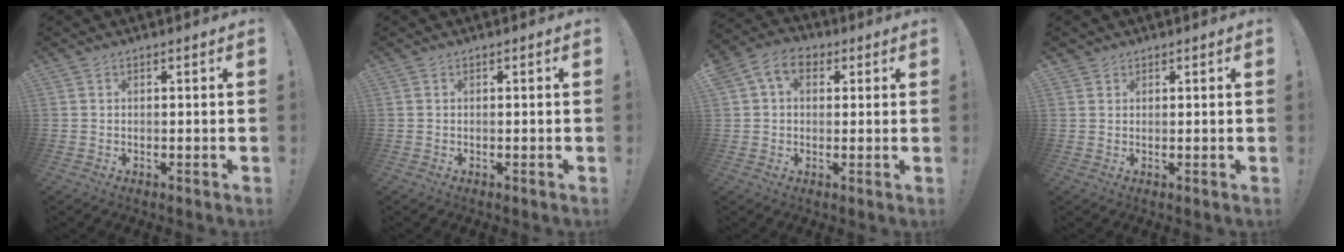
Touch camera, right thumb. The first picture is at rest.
{"total": 0.0}
{"total": 8.6, "force": [2.9, 6.1, 5.3], "torque": [-0.086, 0.006, 0.058]}
{"total": 1.3, "force": [1.1, 0.6, 0.1], "torque": [0.002, -0.006, 0.022]}